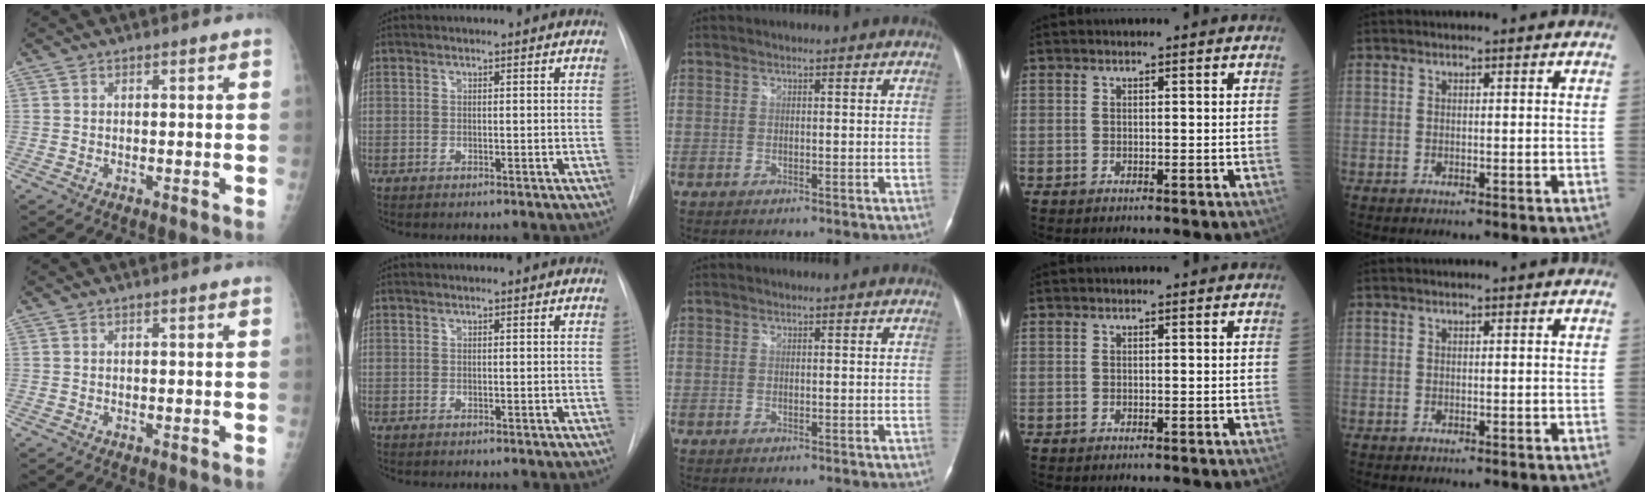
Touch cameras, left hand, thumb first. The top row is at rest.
{}